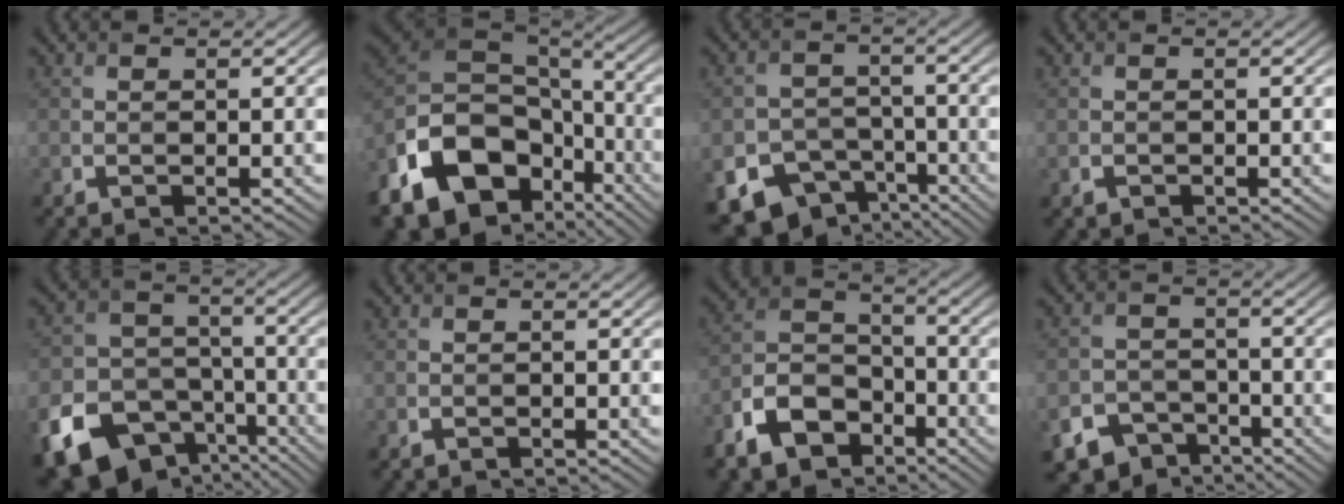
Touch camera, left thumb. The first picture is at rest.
{"total": 19.3, "force": [-8.5, 13.7, 10.7], "torque": [-0.267, -0.035, -0.131]}
{"total": 12.5, "force": [-7.8, 8.7, 4.5], "torque": [-0.099, -0.037, -0.116]}
{"total": 0.6, "force": [-0.3, 0.5, 0.1], "torque": [-0.003, -0.004, -0.006]}
{"total": 17.9, "force": [-10.2, 12.9, 7.1], "torque": [-0.186, -0.076, -0.157]}
{"total": 0.0}
{"total": 10.4, "force": [-6.4, 6.3, 5.1], "torque": [-0.123, -0.012, -0.139]}
{"total": 7.3, "force": [-5.2, 4.7, 2.1], "torque": [-0.045, -0.018, -0.091]}